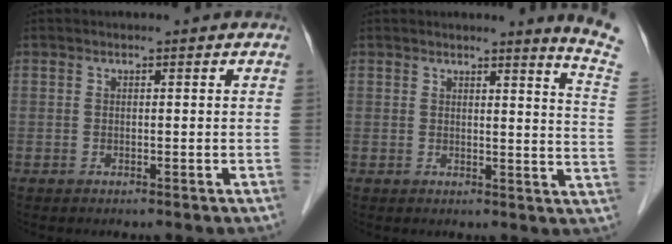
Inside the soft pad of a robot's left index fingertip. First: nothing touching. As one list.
[{"total": 7.3, "force": [6.5, -2.0, 2.6], "torque": [-0.032, -0.077, 0.050]}]